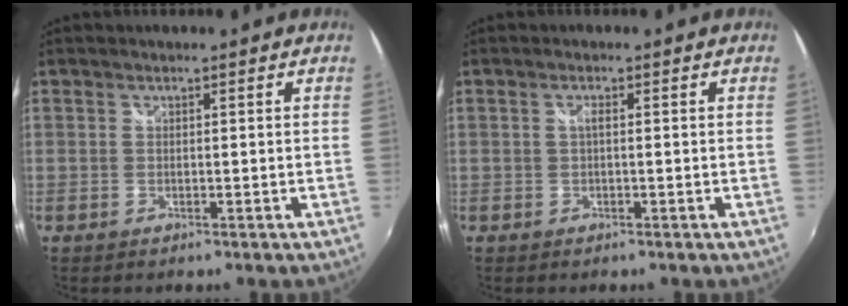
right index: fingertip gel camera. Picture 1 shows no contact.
{"total": 0.9, "force": [0.0, 0.2, 0.9], "torque": [-0.016, 0.003, -0.003]}